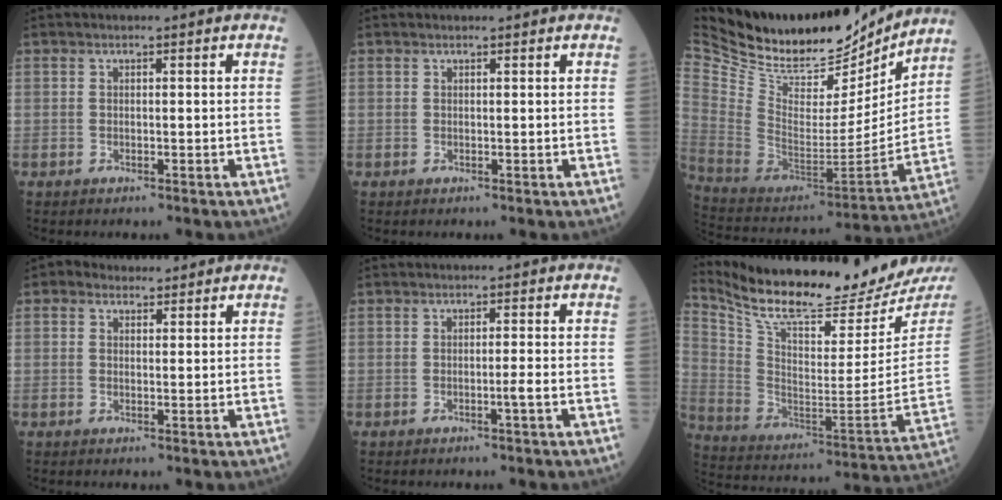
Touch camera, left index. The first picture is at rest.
{"total": 0.8, "force": [0.8, 0.2, 0.1], "torque": [-0.009, 0.009, 0.012]}
{"total": 30.8, "force": [26.0, 10.2, 13.0], "torque": [-0.276, -0.029, 0.417]}
{"total": 2.9, "force": [2.2, 1.8, 0.6], "torque": [-0.011, 0.020, 0.033]}
{"total": 1.3, "force": [-0.6, -0.4, 1.0], "torque": [-0.013, 0.000, -0.011]}
{"total": 24.0, "force": [22.0, 1.8, 9.5], "torque": [-0.186, -0.081, 0.338]}